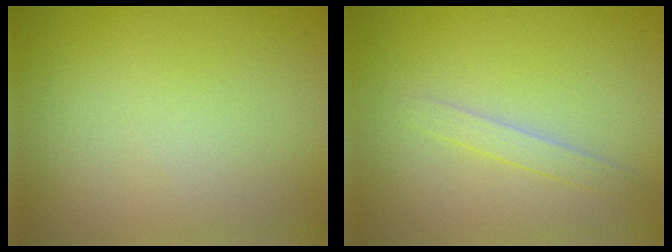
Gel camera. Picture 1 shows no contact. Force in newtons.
{"total": 1.4, "press": 1.3, "slide": 0.1}